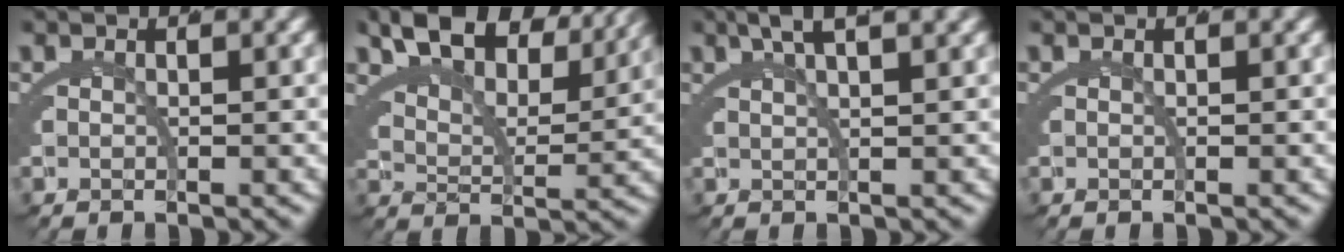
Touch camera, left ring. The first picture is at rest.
{"total": 9.8, "force": [8.5, 2.4, 4.2], "torque": [-0.055, 0.039, 0.123]}
{"total": 3.0, "force": [2.6, -0.5, 1.4], "torque": [-0.021, 0.018, 0.044]}
{"total": 0.0}